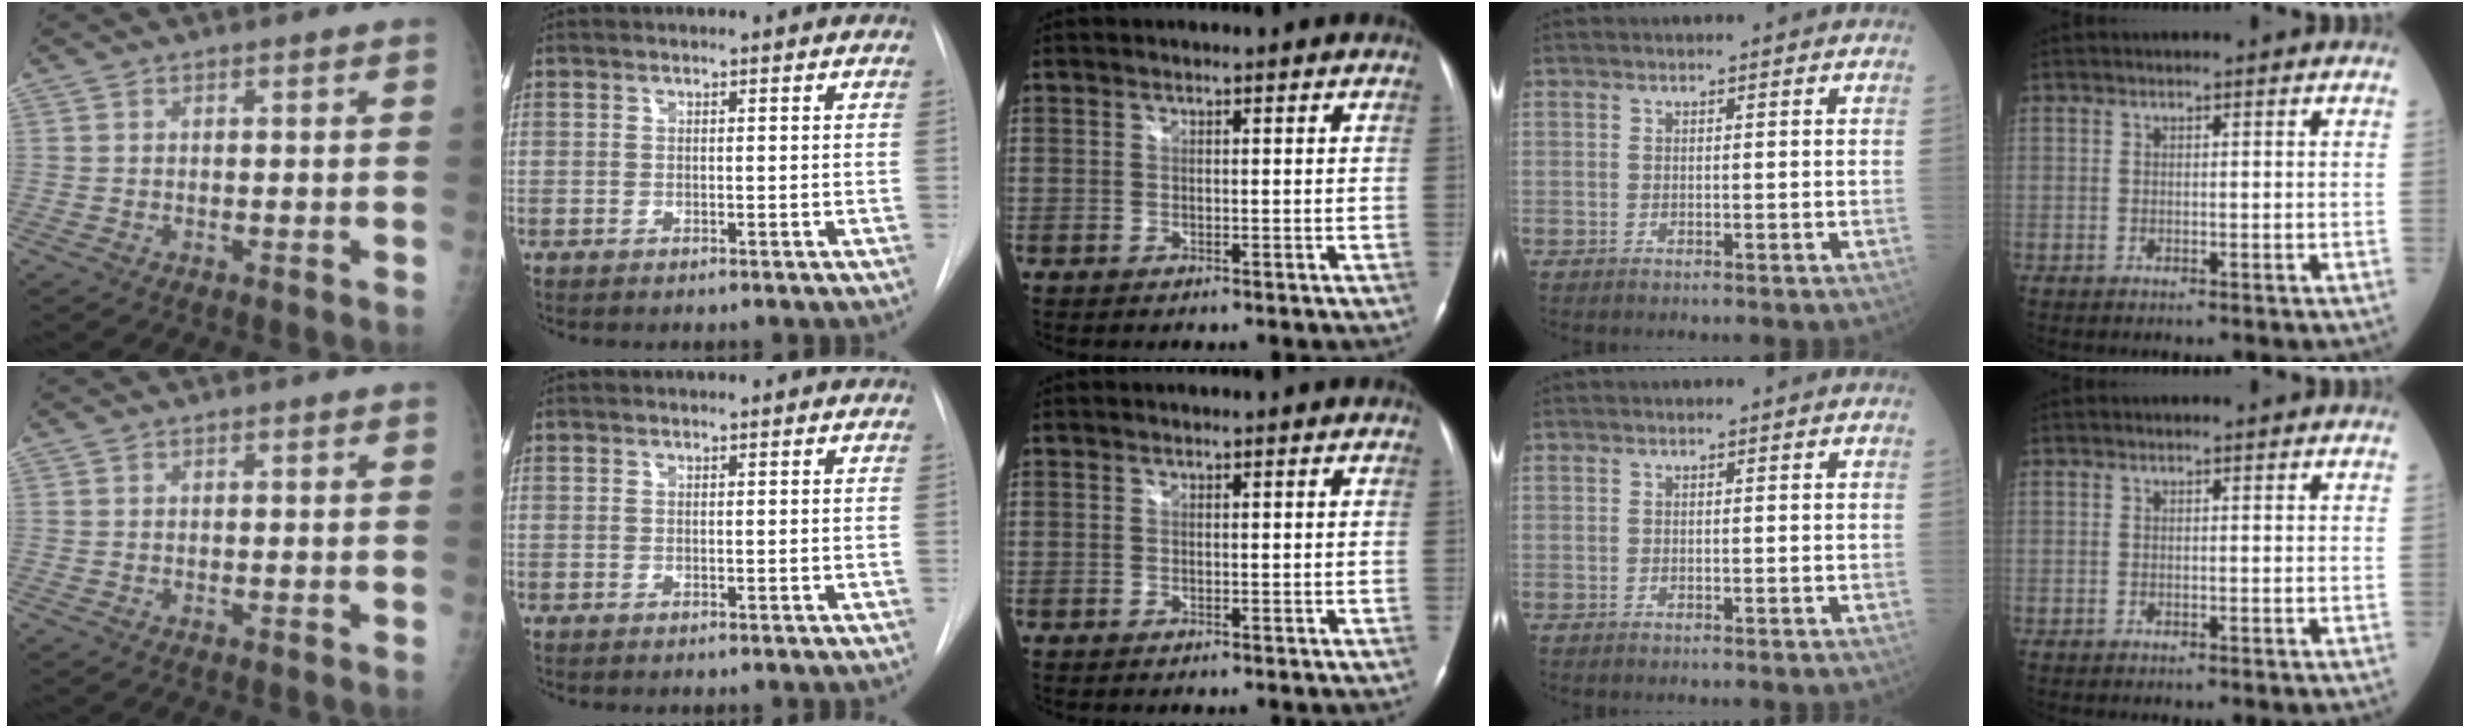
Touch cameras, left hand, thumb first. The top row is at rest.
{}